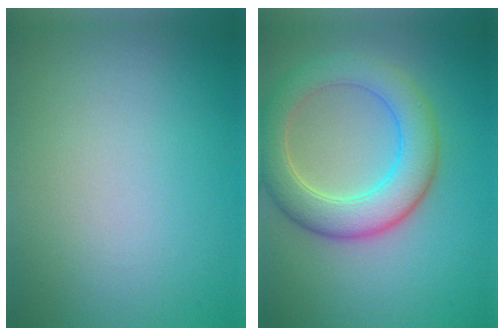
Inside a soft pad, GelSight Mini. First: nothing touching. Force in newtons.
{"total": 6.2, "press": 6.2, "slide": 0.4}